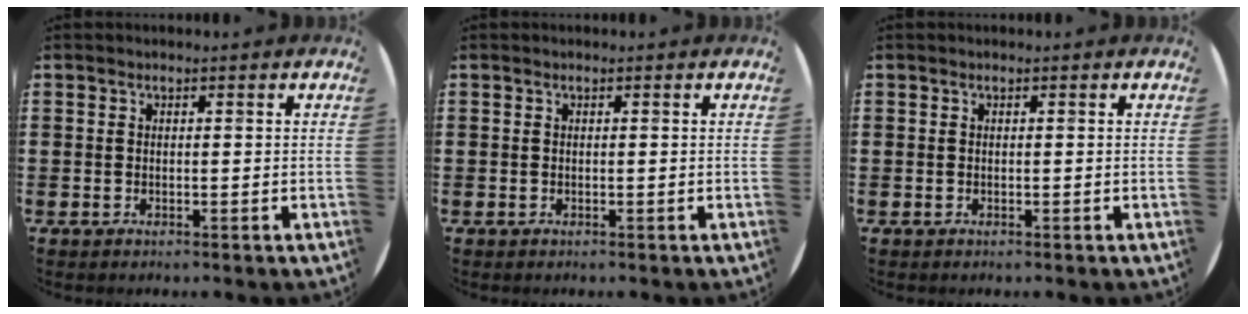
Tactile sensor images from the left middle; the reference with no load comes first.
{"total": 0.0}
{"total": 0.0}